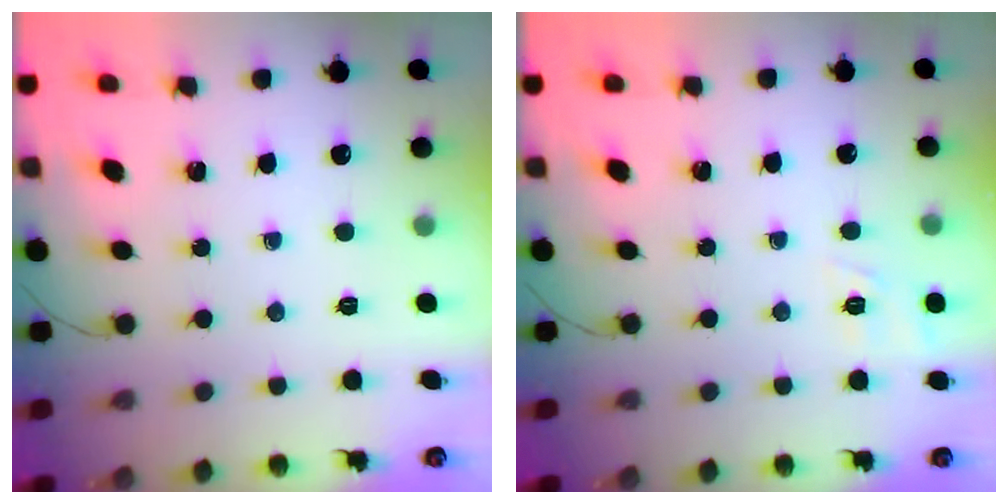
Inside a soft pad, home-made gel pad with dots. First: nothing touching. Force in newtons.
{"total": 2.1, "press": 1.4, "slide": 1.5}